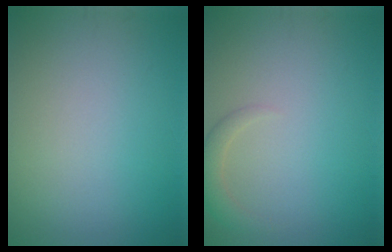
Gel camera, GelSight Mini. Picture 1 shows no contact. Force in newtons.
{"total": 1.7, "press": 1.7, "slide": 0.1}